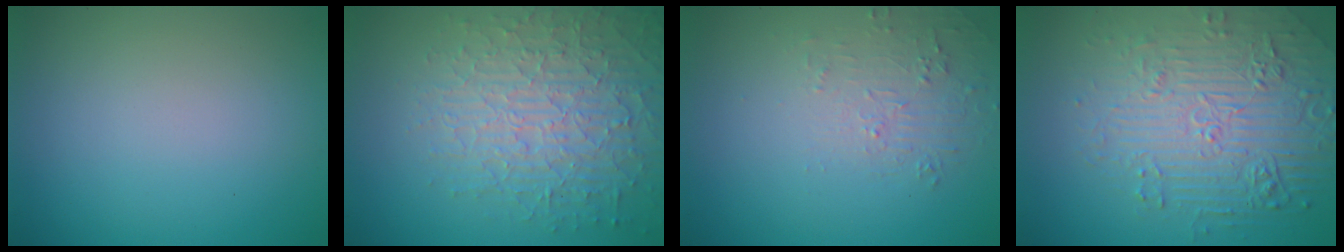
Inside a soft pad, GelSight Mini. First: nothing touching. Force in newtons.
{"total": 6.2, "press": 5.1, "slide": 3.6}
{"total": 1.7, "press": 0.5, "slide": 1.7}
{"total": 7.2, "press": 5.4, "slide": 4.8}